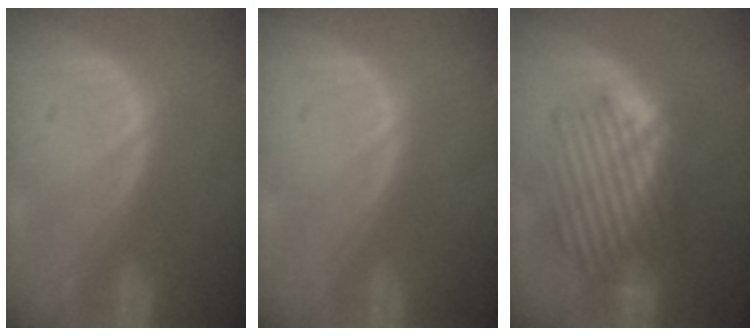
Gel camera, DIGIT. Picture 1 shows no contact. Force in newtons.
{"total": 0.0}
{"total": 8.8, "press": 8.3, "slide": 2.9}